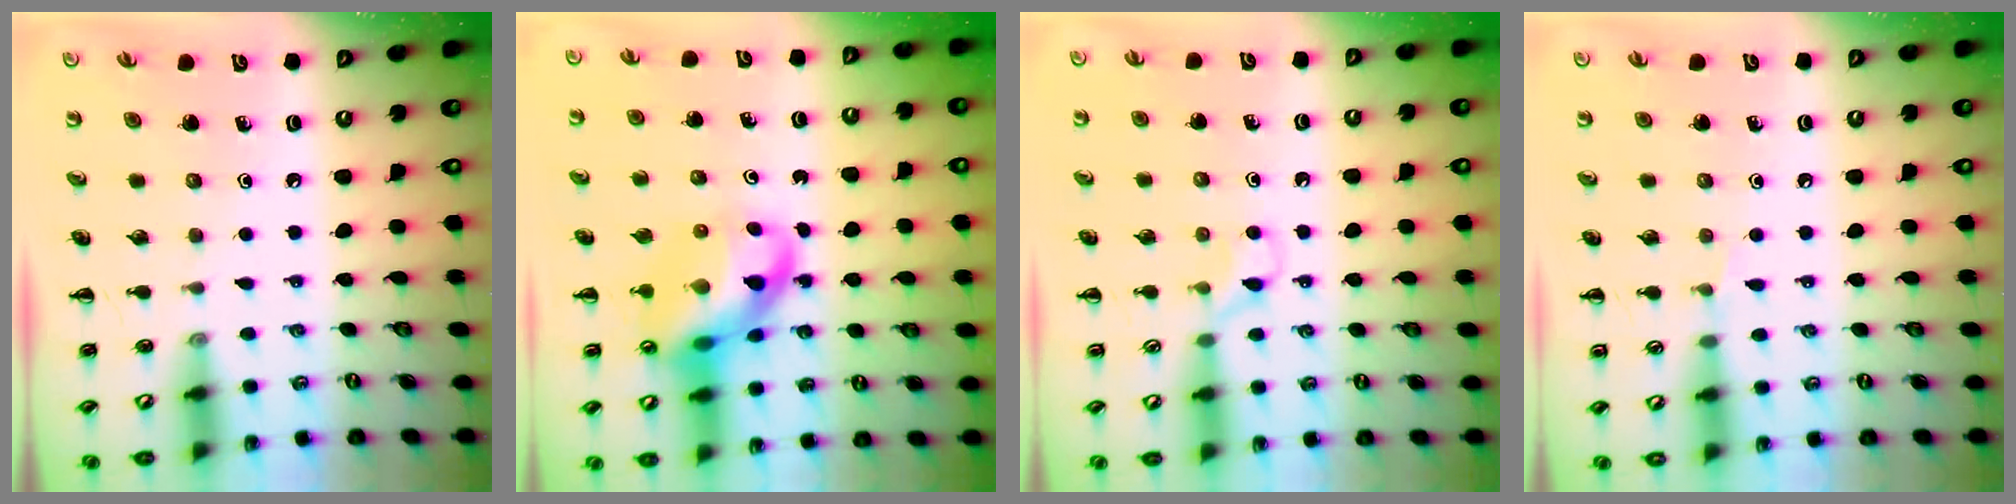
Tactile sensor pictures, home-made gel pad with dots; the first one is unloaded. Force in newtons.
{"total": 14.2, "press": 13.7, "slide": 3.7}
{"total": 5.4, "press": 5.1, "slide": 1.9}
{"total": 3.0, "press": 2.8, "slide": 0.9}